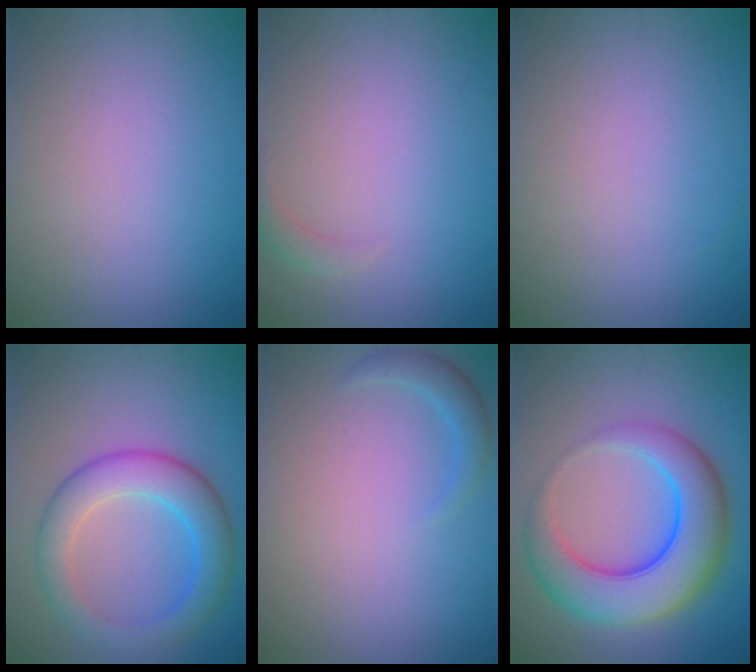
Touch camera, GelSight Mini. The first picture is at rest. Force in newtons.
{"total": 1.2, "press": 1.1, "slide": 0.2}
{"total": 0.0}
{"total": 5.5, "press": 5.5, "slide": 0.3}
{"total": 1.6, "press": 1.6, "slide": 0.1}
{"total": 8.7, "press": 8.7, "slide": 0.1}